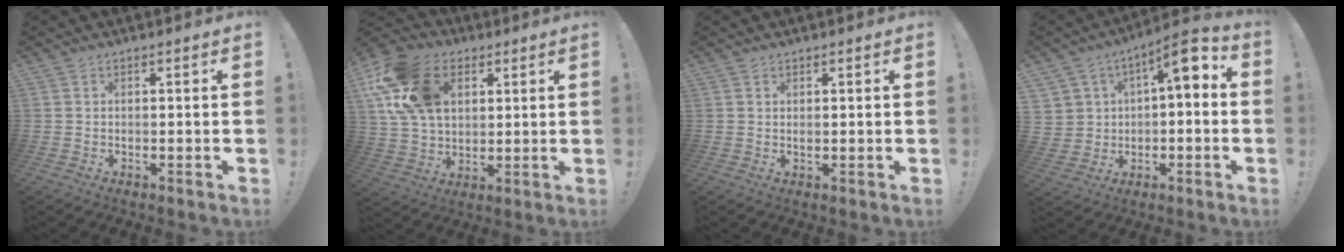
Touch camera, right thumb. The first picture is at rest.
{"total": 19.9, "force": [7.3, 13.9, 12.2], "torque": [-0.236, -0.021, 0.138]}
{"total": 0.7, "force": [0.5, 0.4, 0.3], "torque": [-0.001, -0.004, 0.008]}
{"total": 9.2, "force": [3.1, 6.1, 6.2], "torque": [-0.082, -0.018, 0.057]}